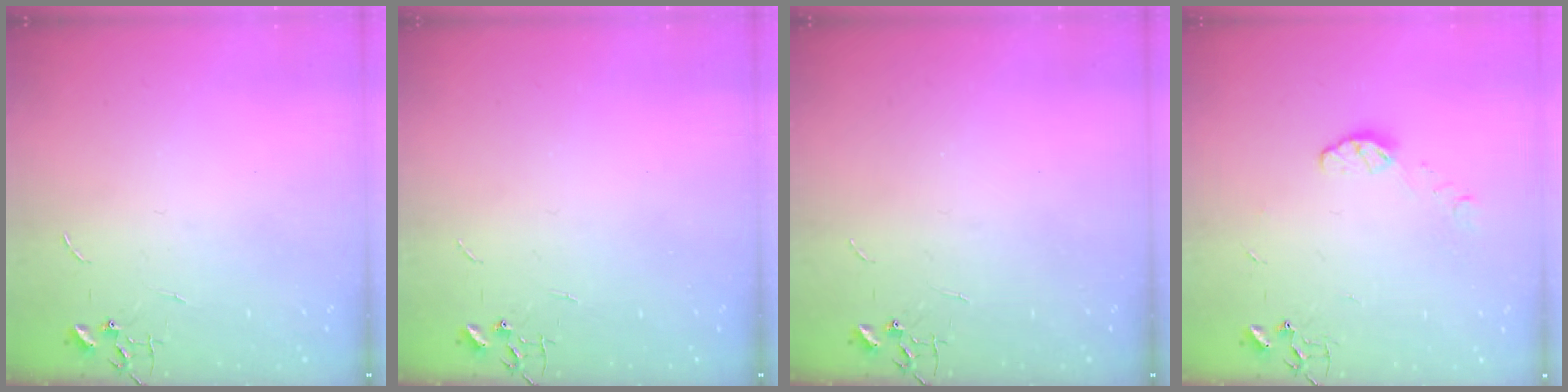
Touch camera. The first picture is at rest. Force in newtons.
{"total": 0.0}
{"total": 0.0}
{"total": 5.9, "press": 5.8, "slide": 0.9}